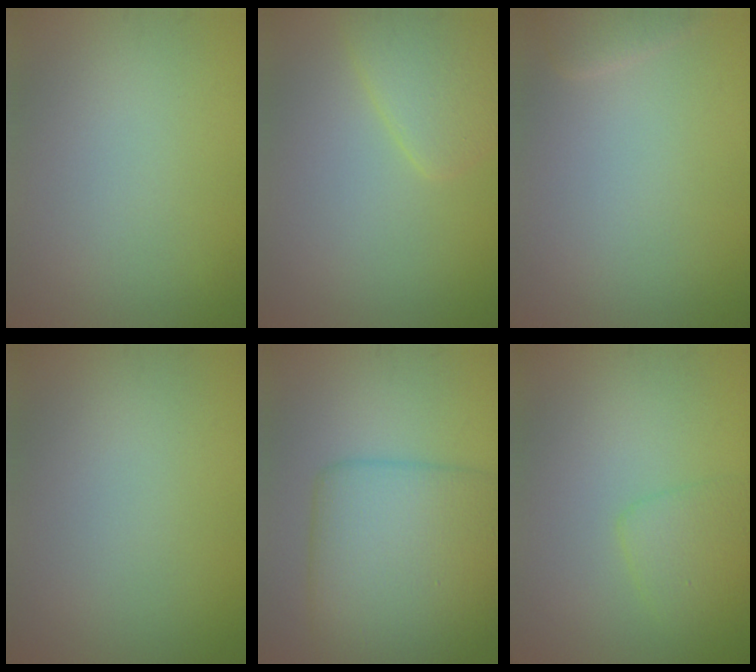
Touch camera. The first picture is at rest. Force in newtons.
{"total": 2.9, "press": 2.9, "slide": 0.1}
{"total": 1.5, "press": 1.5, "slide": 0.1}
{"total": 0.0}
{"total": 8.9, "press": 8.9, "slide": 0.2}
{"total": 2.5, "press": 2.4, "slide": 0.2}